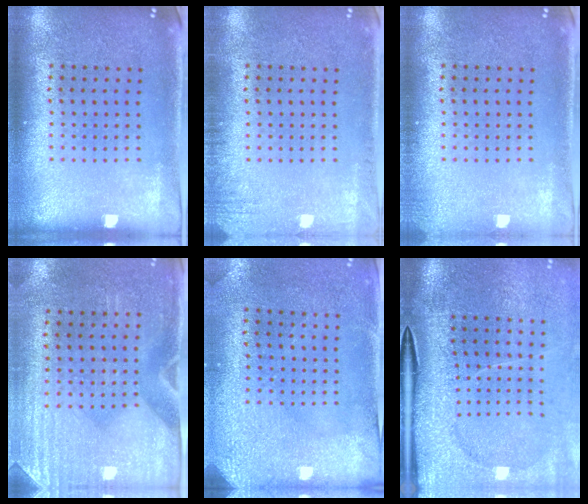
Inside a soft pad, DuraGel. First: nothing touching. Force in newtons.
{"total": 1.5, "press": 1.5, "slide": 0.2}
{"total": 0.7, "press": 0.7, "slide": 0.2}
{"total": 3.0, "press": 2.6, "slide": 1.5}
{"total": 3.0, "press": 2.5, "slide": 1.7}
{"total": 4.4, "press": 3.5, "slide": 2.6}